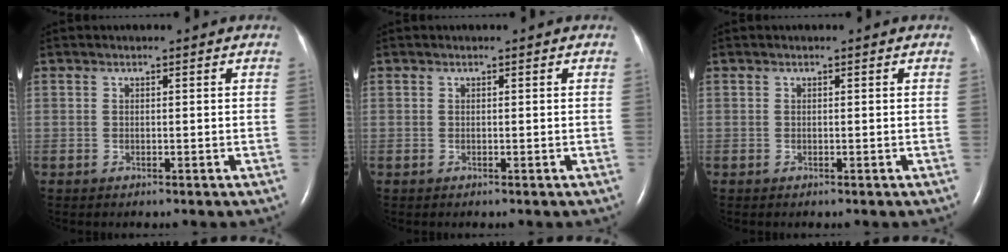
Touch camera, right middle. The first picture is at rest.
{"total": 0.0}
{"total": 0.0}